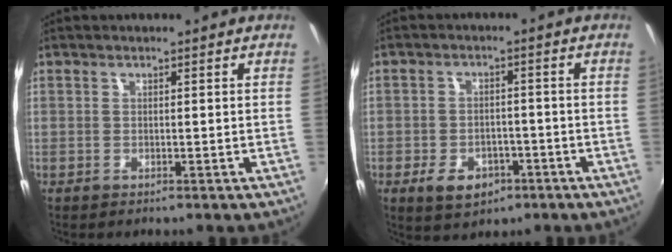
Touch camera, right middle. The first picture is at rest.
{"total": 7.1, "force": [-3.8, 4.7, 3.8], "torque": [-0.094, -0.002, -0.052]}